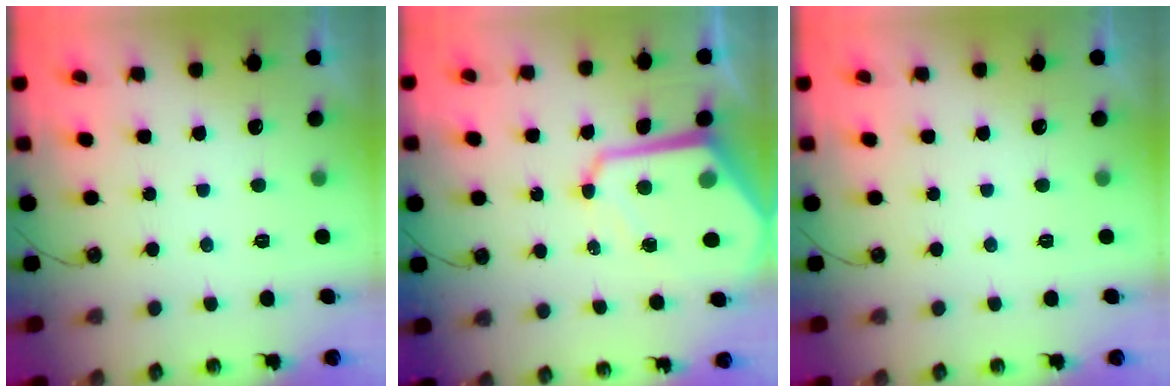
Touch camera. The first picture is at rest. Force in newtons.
{"total": 11.9, "press": 11.8, "slide": 1.1}
{"total": 0.0}